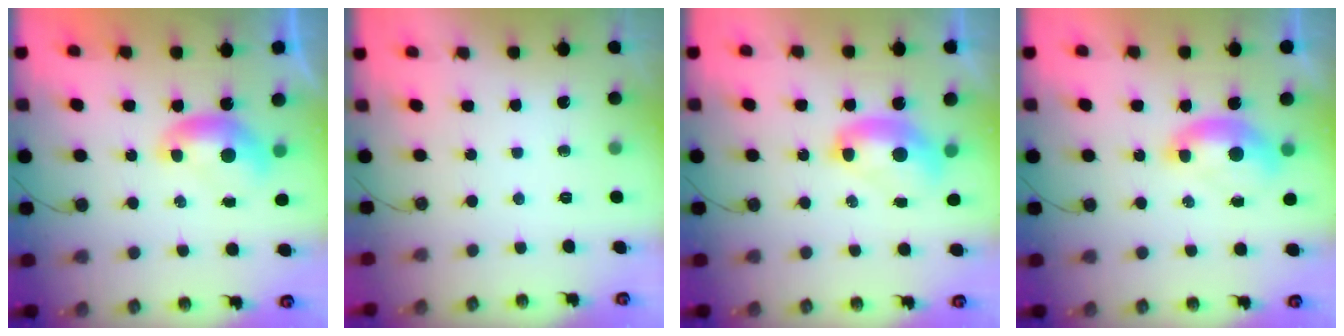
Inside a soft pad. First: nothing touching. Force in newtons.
{"total": 0.0}
{"total": 2.7, "press": 2.7, "slide": 0.1}
{"total": 1.6, "press": 1.5, "slide": 0.6}